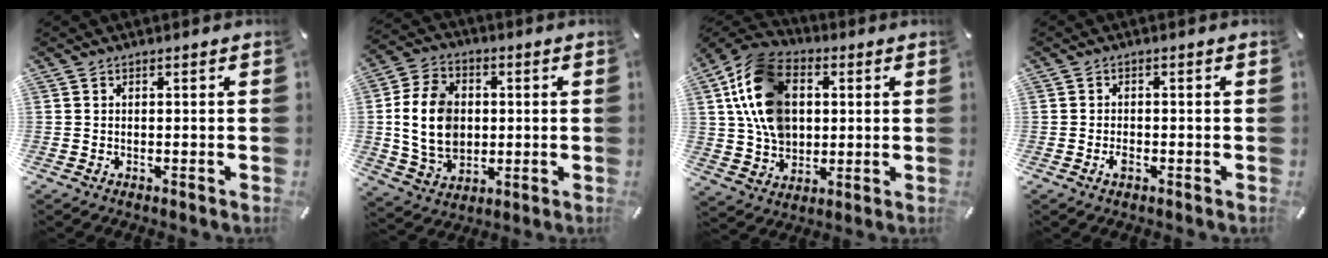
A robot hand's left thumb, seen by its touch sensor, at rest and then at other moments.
{"total": 13.3, "force": [0.4, 10.6, 8.1], "torque": [-0.171, 0.011, 0.008]}
{"total": 16.0, "force": [3.4, 12.4, 9.6], "torque": [-0.218, 0.001, 0.065]}
{"total": 1.7, "force": [-0.9, 0.8, 1.2], "torque": [-0.029, 0.001, -0.019]}